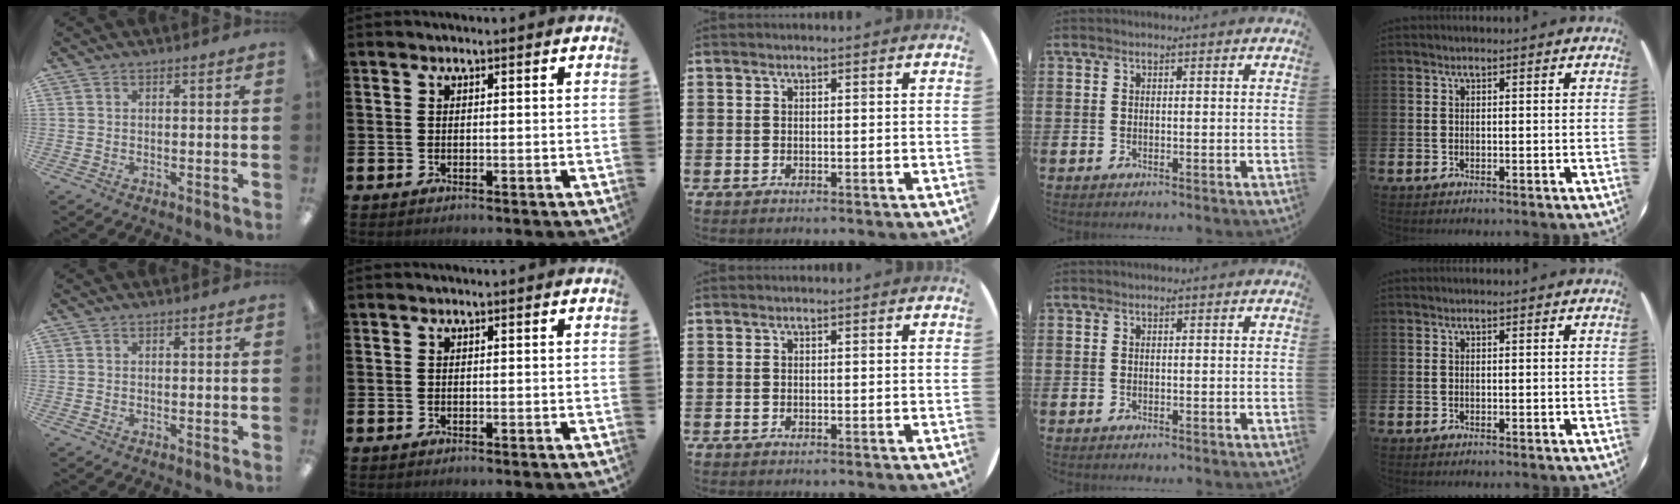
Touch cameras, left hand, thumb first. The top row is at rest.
{}